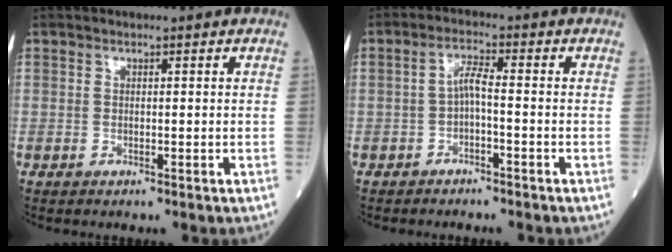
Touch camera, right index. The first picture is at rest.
{"total": 2.9, "force": [-0.9, 0.3, 2.7], "torque": [-0.055, 0.010, -0.017]}